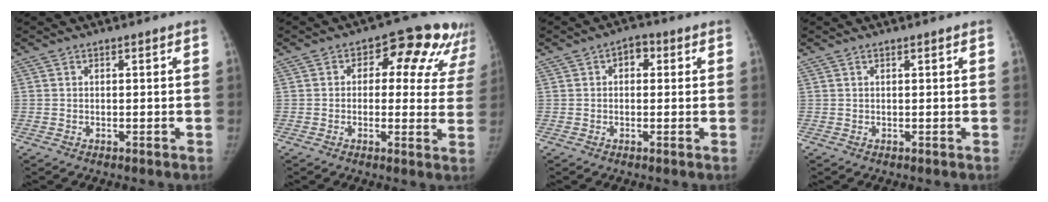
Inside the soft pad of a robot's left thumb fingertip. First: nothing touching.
{"total": 14.7, "force": [6.7, 8.6, 9.8], "torque": [-0.067, 0.002, 0.067]}
{"total": 3.3, "force": [0.8, 2.3, 2.2], "torque": [-0.011, 0.009, 0.003]}
{"total": 0.0}